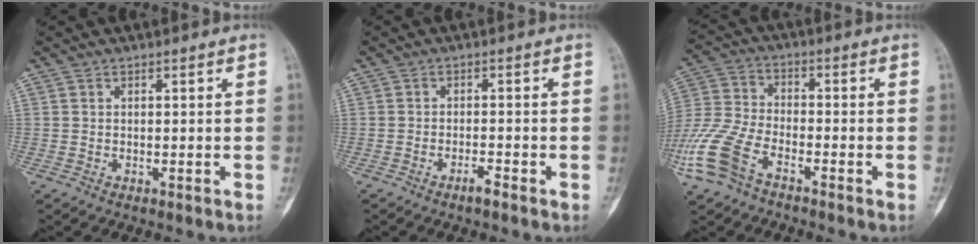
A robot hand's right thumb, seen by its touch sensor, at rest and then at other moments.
{"total": 2.0, "force": [-1.5, 0.2, 1.3], "torque": [-0.024, 0.006, -0.028]}
{"total": 12.5, "force": [-6.8, 6.5, 8.2], "torque": [-0.187, 0.022, -0.145]}